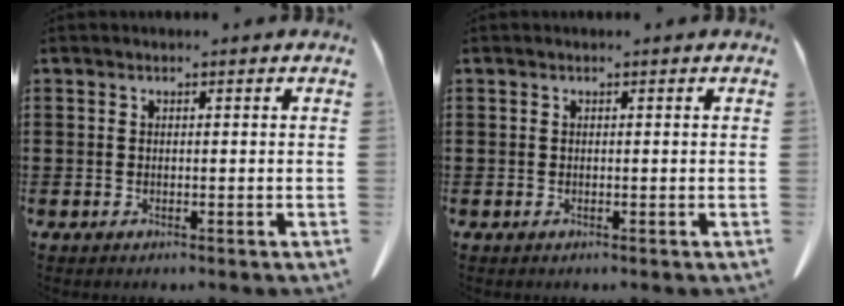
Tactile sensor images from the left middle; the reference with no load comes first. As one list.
[{"total": 0.0}]